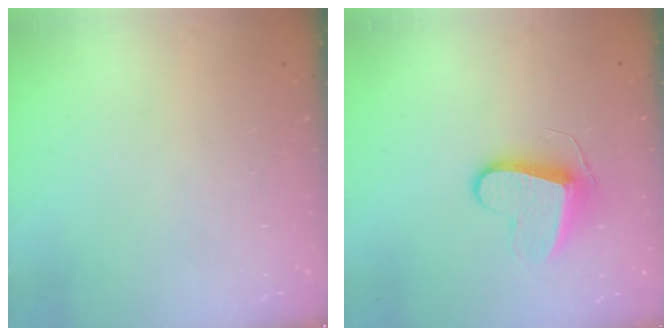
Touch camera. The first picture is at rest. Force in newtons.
{"total": 10.9, "press": 10.9, "slide": 0.7}